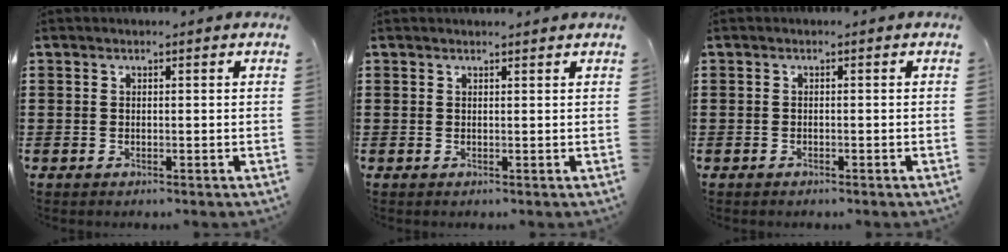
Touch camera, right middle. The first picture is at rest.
{"total": 0.6, "force": [0.6, 0.0, 0.0], "torque": [-0.002, -0.003, 0.012]}
{"total": 0.5, "force": [-0.5, 0.3, 0.0], "torque": [-0.002, -0.003, -0.009]}